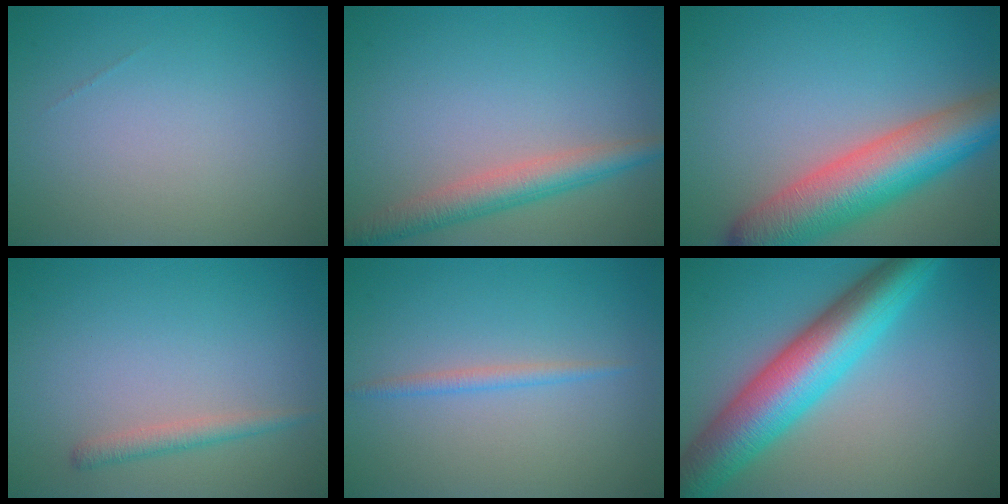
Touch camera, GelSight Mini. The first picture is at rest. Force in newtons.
{"total": 3.9, "press": 3.9, "slide": 0.1}
{"total": 9.3, "press": 9.3, "slide": 0.5}
{"total": 1.5, "press": 1.5, "slide": 0.1}
{"total": 1.2, "press": 1.2, "slide": 0.1}
{"total": 10.0, "press": 10.0, "slide": 0.1}